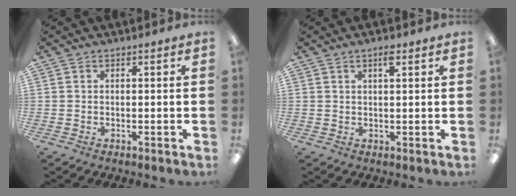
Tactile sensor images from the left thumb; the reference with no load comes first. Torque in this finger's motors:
{"motor_torque": [-0.09, -0.02, -0.45, 0.29, 0.04]}